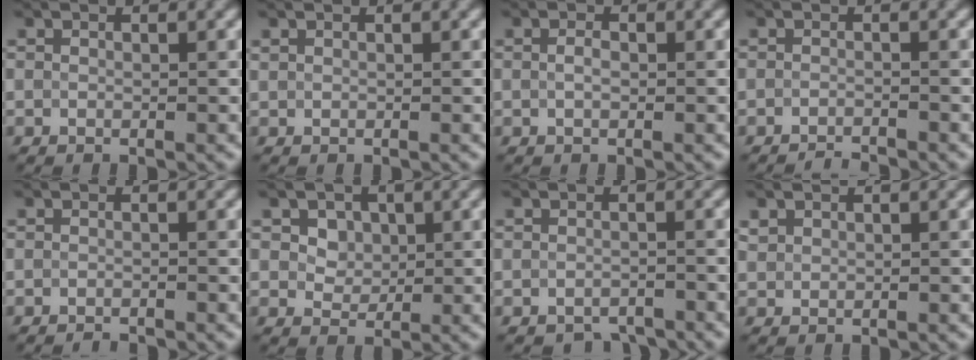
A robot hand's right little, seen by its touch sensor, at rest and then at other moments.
{"total": 0.0}
{"total": 1.1, "force": [0.0, 0.6, 0.9], "torque": [-0.020, 0.001, -0.001]}
{"total": 1.5, "force": [-1.4, 0.2, 0.5], "torque": [0.001, -0.002, -0.028]}
{"total": 0.8, "force": [-0.8, 0.1, 0.2], "torque": [-0.001, -0.002, -0.017]}
{"total": 2.5, "force": [0.9, 2.0, 1.2], "torque": [-0.024, -0.007, 0.025]}
{"total": 2.0, "force": [-1.9, 0.6, 0.3], "torque": [0.003, 0.000, -0.028]}
{"total": 0.7, "force": [0.5, 0.5, 0.0], "torque": [-0.001, -0.001, 0.014]}